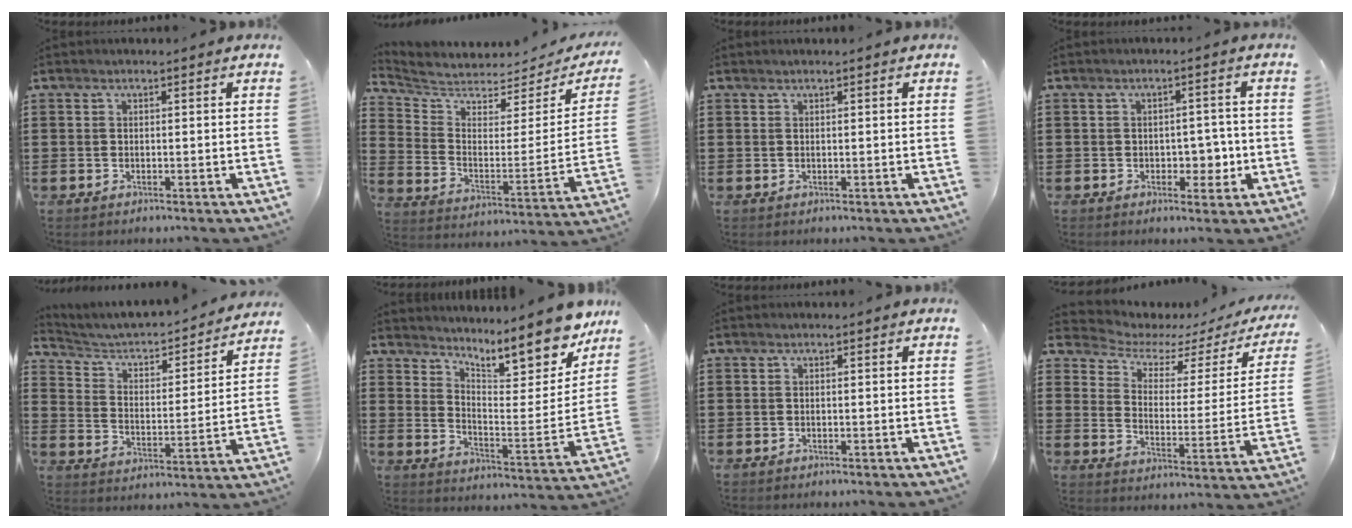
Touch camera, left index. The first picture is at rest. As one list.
[{"total": 4.1, "force": [3.9, 1.0, 0.7], "torque": [-0.043, -0.043, 0.062]}, {"total": 0.5, "force": [0.5, -0.1, 0.3], "torque": [-0.005, -0.002, 0.010]}, {"total": 3.8, "force": [-0.7, 2.6, 2.7], "torque": [-0.040, -0.001, -0.019]}, {"total": 3.5, "force": [3.0, 1.4, 1.0], "torque": [-0.041, -0.028, 0.040]}, {"total": 11.3, "force": [9.5, 2.3, 5.6], "torque": [-0.083, -0.077, 0.160]}, {"total": 0.0}, {"total": 3.5, "force": [2.6, 1.7, 1.7], "torque": [-0.045, -0.021, 0.034]}]